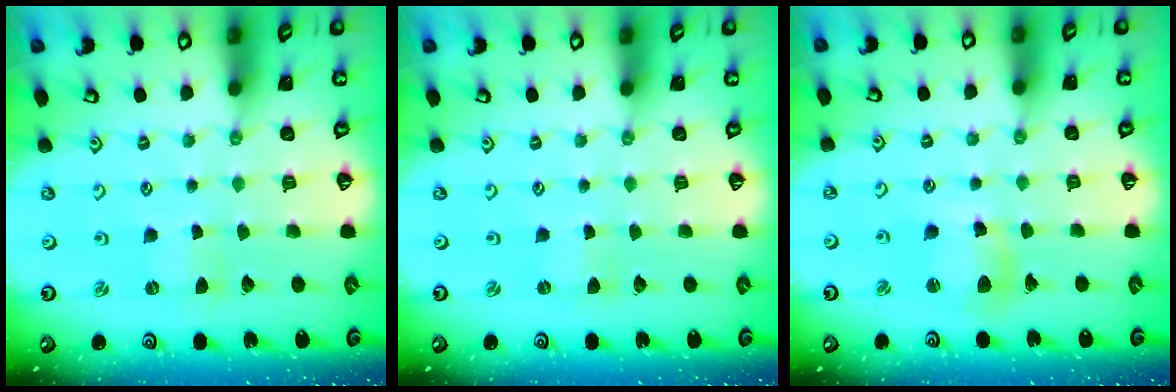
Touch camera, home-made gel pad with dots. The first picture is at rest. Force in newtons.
{"total": 0.0}
{"total": 9.2, "press": 9.1, "slide": 1.3}